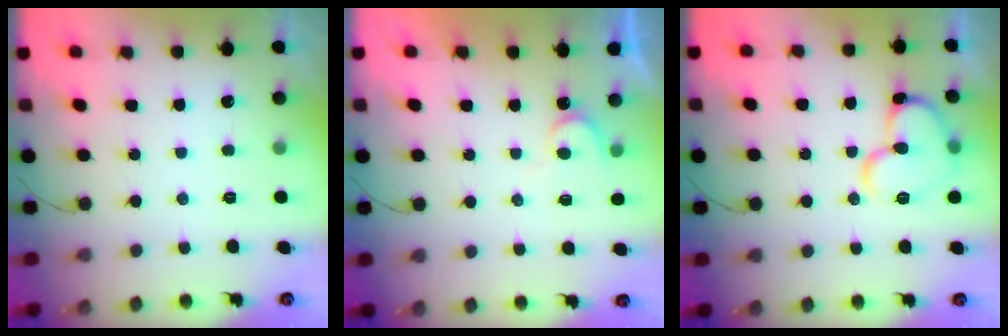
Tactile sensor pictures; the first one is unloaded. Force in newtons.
{"total": 6.5, "press": 6.5, "slide": 0.5}
{"total": 13.1, "press": 13.1, "slide": 1.3}